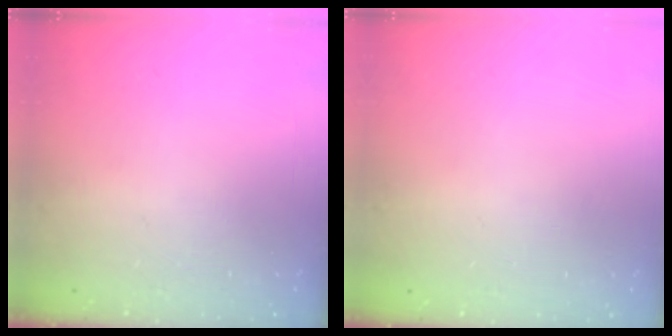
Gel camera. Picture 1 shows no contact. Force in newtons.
{"total": 0.0}